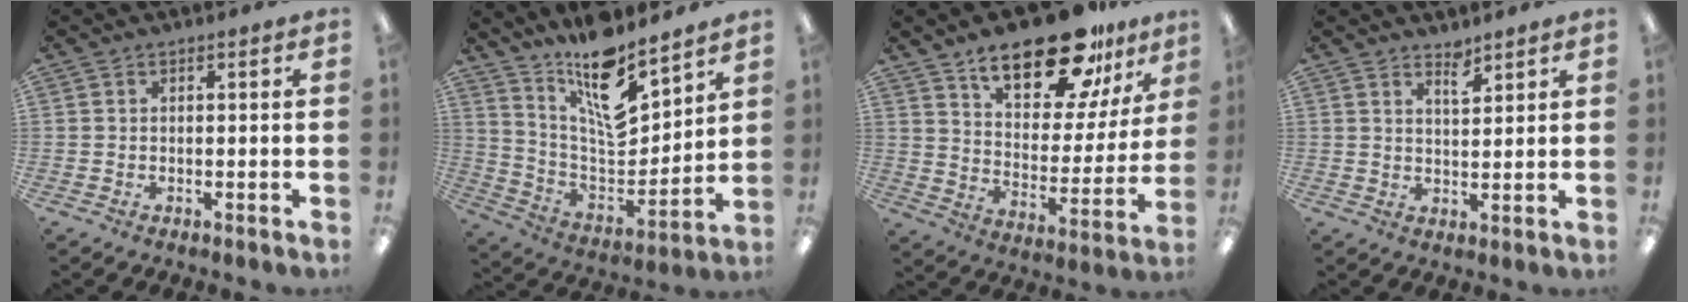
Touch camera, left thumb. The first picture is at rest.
{"total": 15.7, "force": [12.2, 4.9, 8.7], "torque": [-0.156, -0.098, 0.212]}
{"total": 20.8, "force": [15.3, 8.4, 11.3], "torque": [-0.177, -0.093, 0.261]}
{"total": 3.6, "force": [3.1, 1.0, 1.7], "torque": [-0.023, -0.017, 0.052]}